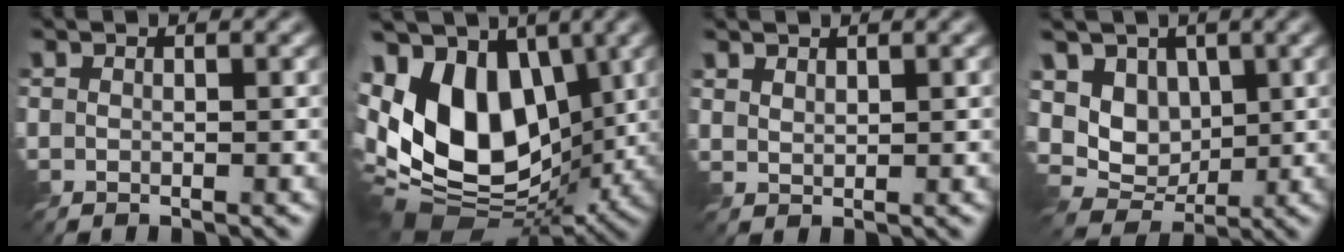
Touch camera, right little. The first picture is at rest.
{"total": 15.6, "force": [0.6, 10.1, 11.8], "torque": [-0.262, 0.002, -0.002]}
{"total": 1.2, "force": [1.0, 0.5, 0.4], "torque": [-0.008, 0.003, 0.022]}
{"total": 6.3, "force": [1.0, 5.0, 3.6], "torque": [-0.072, -0.008, 0.007]}